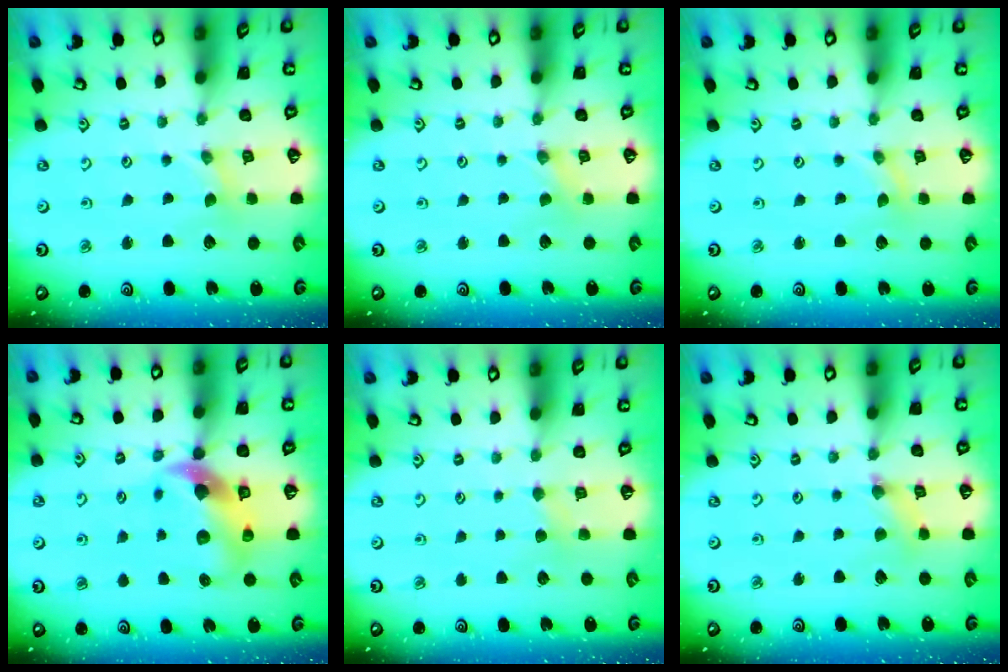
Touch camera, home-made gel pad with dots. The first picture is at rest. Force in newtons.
{"total": 0.0}
{"total": 0.0}
{"total": 10.8, "press": 10.7, "slide": 1.7}
{"total": 2.4, "press": 2.3, "slide": 0.5}
{"total": 2.3, "press": 2.3, "slide": 0.3}